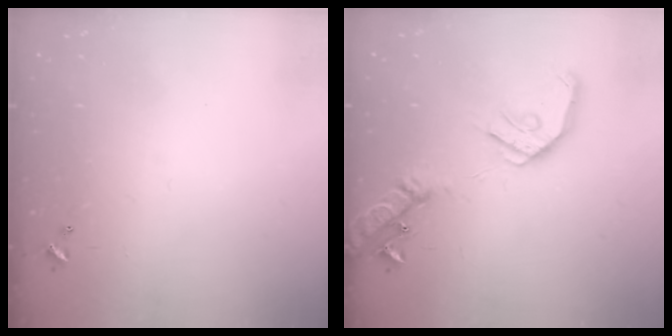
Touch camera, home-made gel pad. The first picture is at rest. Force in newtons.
{"total": 18.8, "press": 18.6, "slide": 3.0}